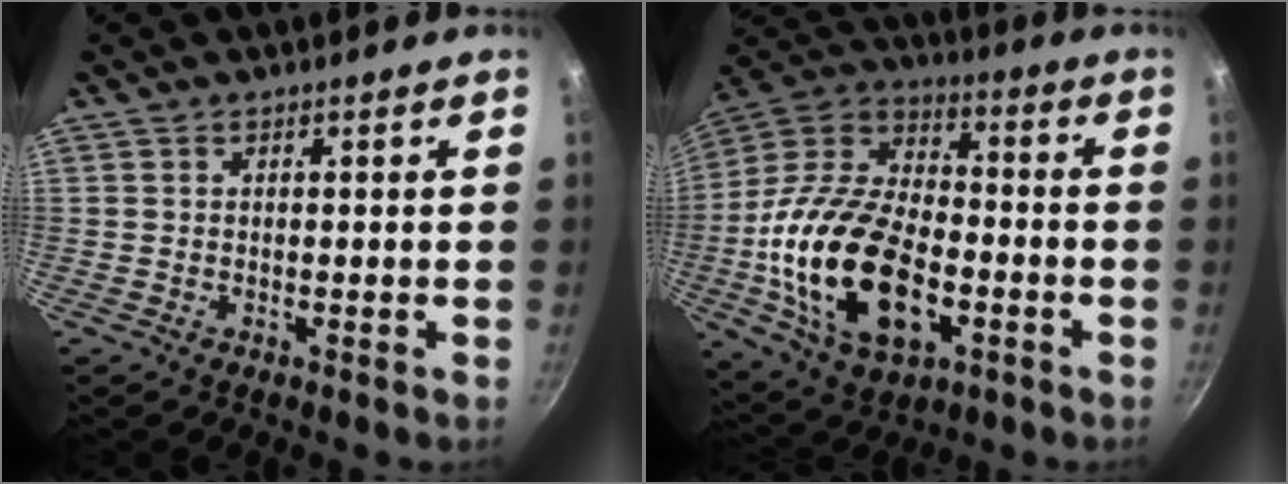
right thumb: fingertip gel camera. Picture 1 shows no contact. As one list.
[{"total": 25.2, "force": [-6.1, 14.7, 19.5], "torque": [-0.354, 0.030, -0.112]}]